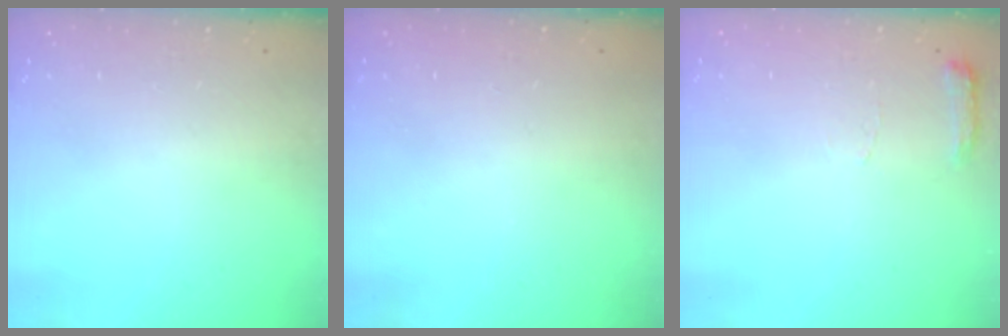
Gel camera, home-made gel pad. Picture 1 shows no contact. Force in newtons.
{"total": 0.0}
{"total": 5.6, "press": 5.6, "slide": 0.7}